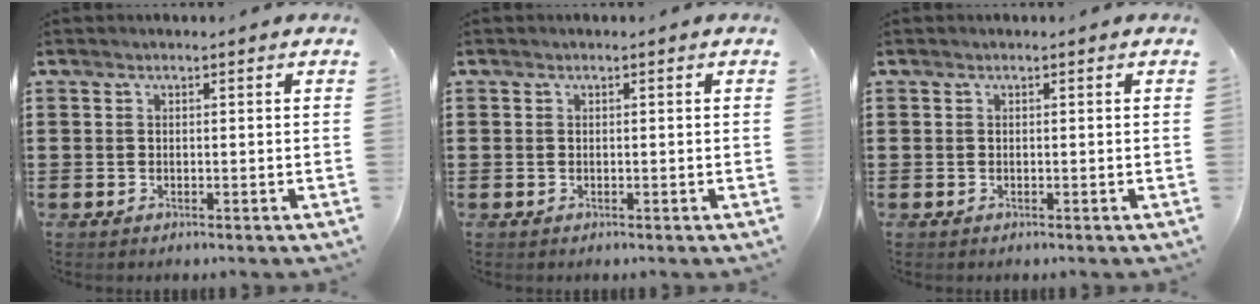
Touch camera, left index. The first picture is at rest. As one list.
[{"total": 0.0}, {"total": 0.0}]